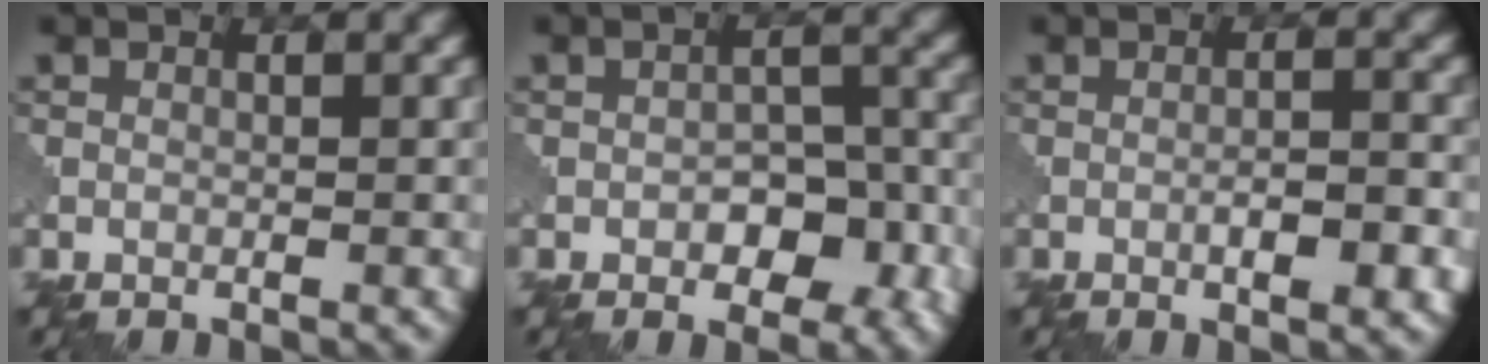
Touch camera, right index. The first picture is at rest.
{"total": 5.6, "force": [-2.0, 3.4, 4.0], "torque": [-0.046, 0.002, -0.029]}
{"total": 3.3, "force": [-1.2, 0.8, 2.9], "torque": [-0.044, 0.007, -0.019]}